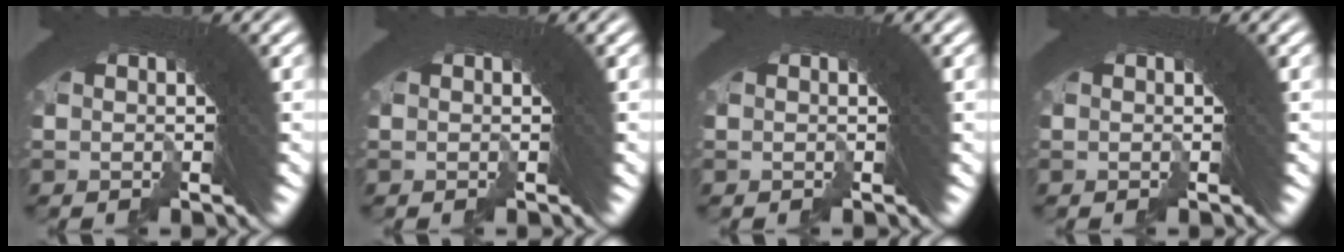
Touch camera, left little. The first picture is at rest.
{"total": 0.0}
{"total": 0.0}
{"total": 0.0}